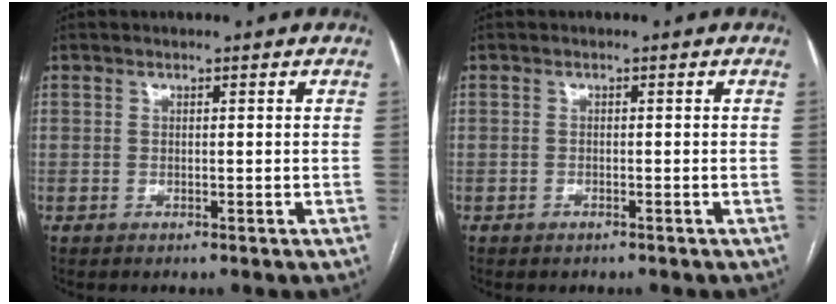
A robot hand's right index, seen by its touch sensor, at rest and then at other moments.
{"total": 0.6, "force": [-0.5, 0.3, 0.2], "torque": [-0.006, 0.000, -0.007]}